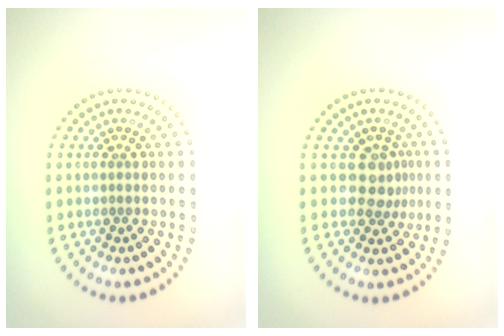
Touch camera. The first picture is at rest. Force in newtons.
{"total": 2.8, "press": 2.2, "slide": 1.6}